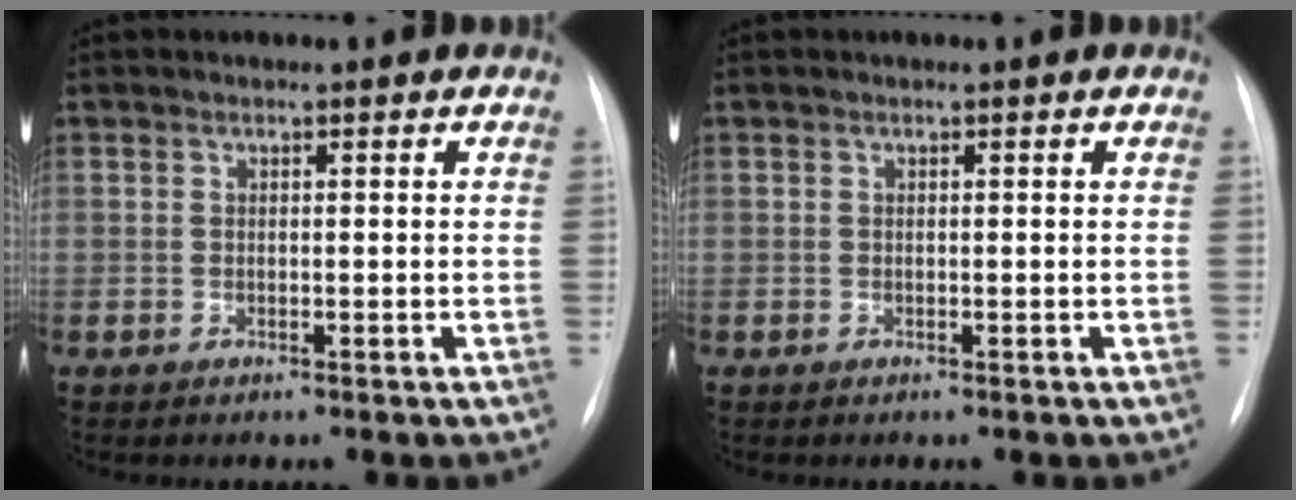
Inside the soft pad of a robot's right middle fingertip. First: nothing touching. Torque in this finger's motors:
{"motor_torque": [-0.24, 0.07, -0.01, 0.00]}